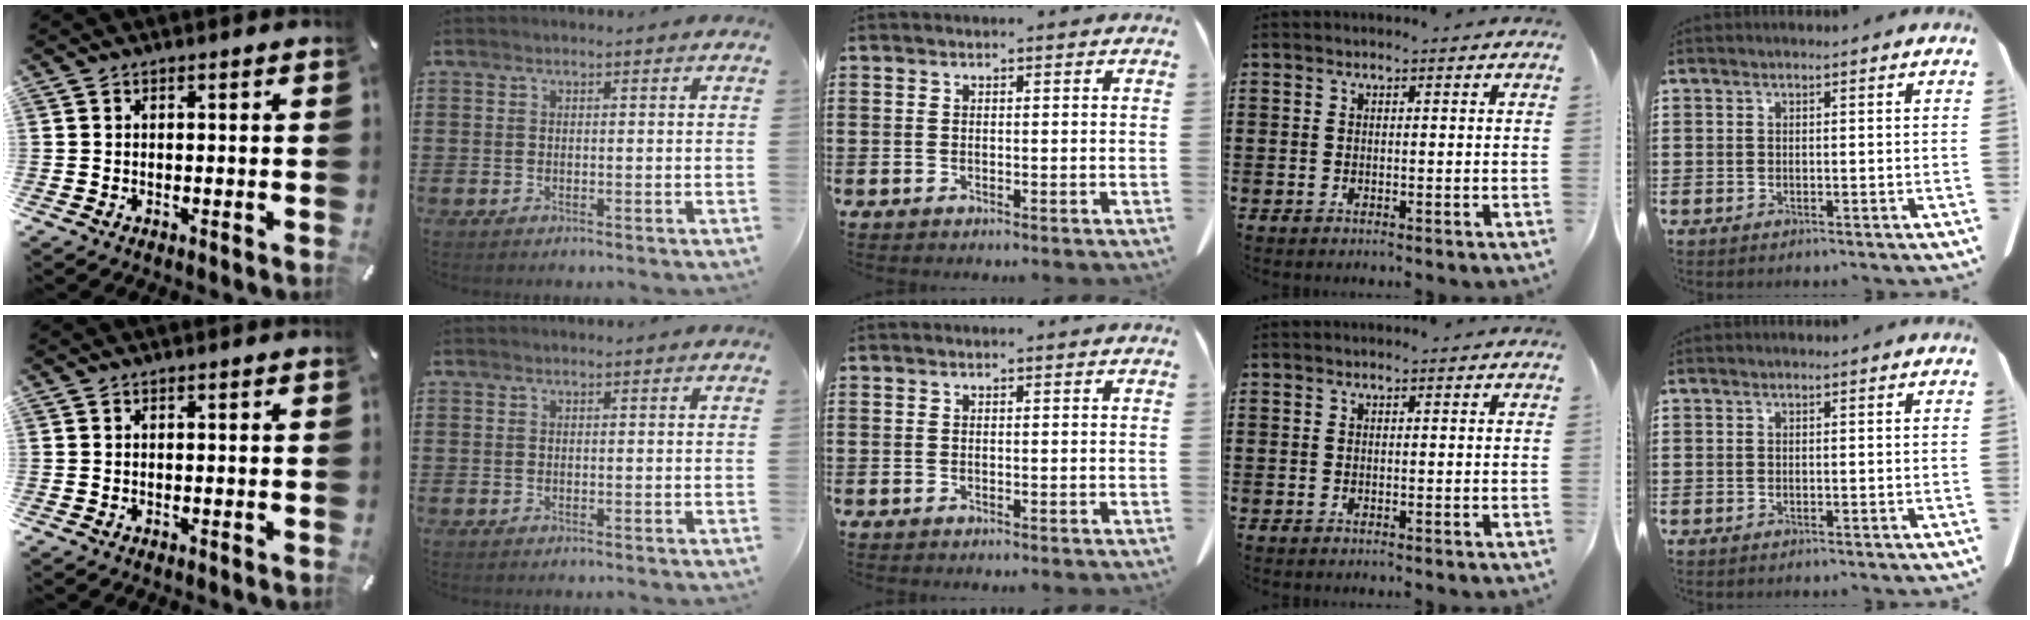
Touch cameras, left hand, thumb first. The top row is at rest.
{}